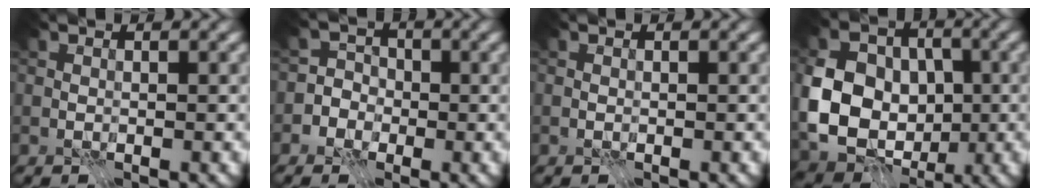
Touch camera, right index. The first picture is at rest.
{"total": 3.8, "force": [-1.9, 3.2, 0.3], "torque": [0.028, 0.012, -0.058]}
{"total": 0.0}
{"total": 10.6, "force": [-1.4, 8.4, 6.3], "torque": [-0.102, -0.006, -0.036]}